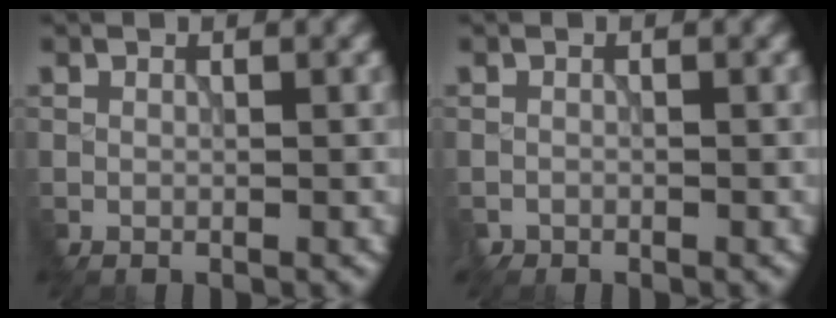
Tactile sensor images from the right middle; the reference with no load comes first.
{"total": 0.9, "force": [-0.4, 0.1, -0.7], "torque": [0.014, -0.001, -0.010]}